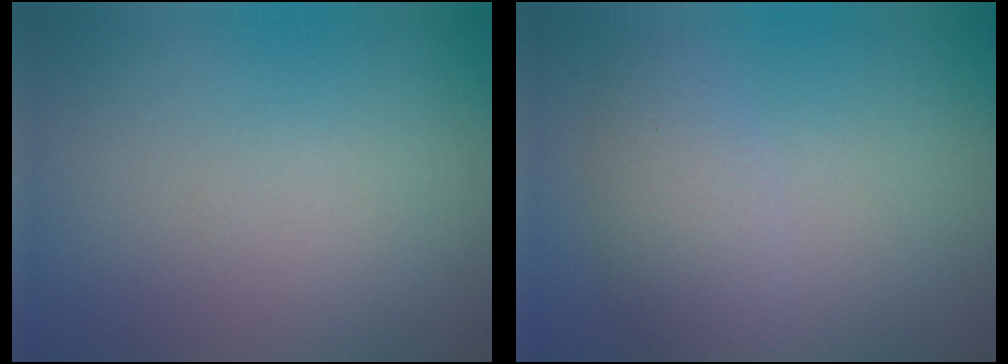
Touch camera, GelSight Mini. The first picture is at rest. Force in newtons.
{"total": 3.5, "press": 3.5, "slide": 0.2}